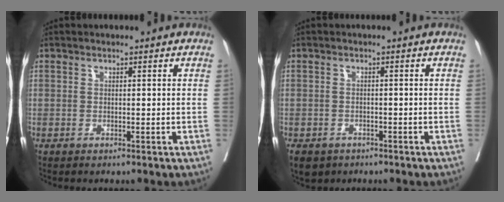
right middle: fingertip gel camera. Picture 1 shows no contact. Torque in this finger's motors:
{"motor_torque": [0.83, -0.88, 0.08, 0.05]}